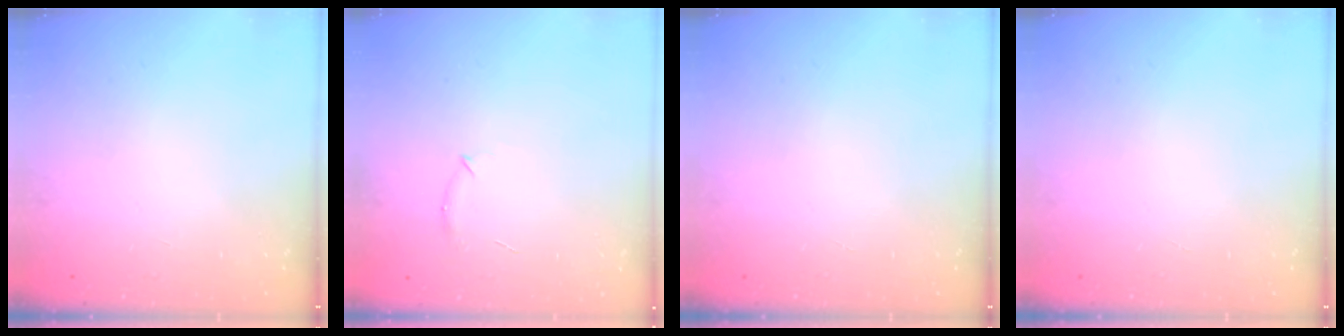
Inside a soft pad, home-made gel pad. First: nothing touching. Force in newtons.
{"total": 5.0, "press": 4.8, "slide": 1.2}
{"total": 0.0}
{"total": 0.0}